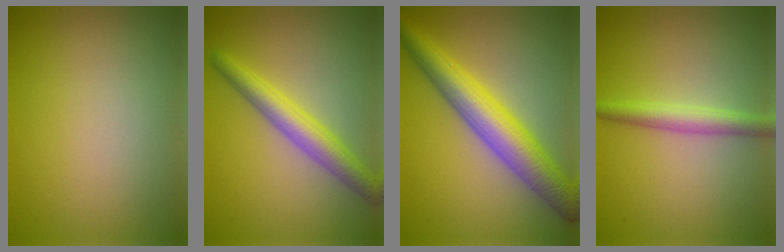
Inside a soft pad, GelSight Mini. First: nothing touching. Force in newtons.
{"total": 4.1, "press": 4.1, "slide": 0.1}
{"total": 7.1, "press": 7.1, "slide": 0.1}
{"total": 2.7, "press": 2.7, "slide": 0.1}